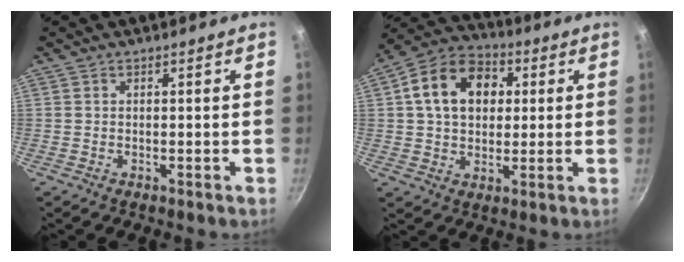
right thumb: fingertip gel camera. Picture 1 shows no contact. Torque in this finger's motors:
{"motor_torque": [-0.25, 2.23, 0.35, -0.22, 0.11]}